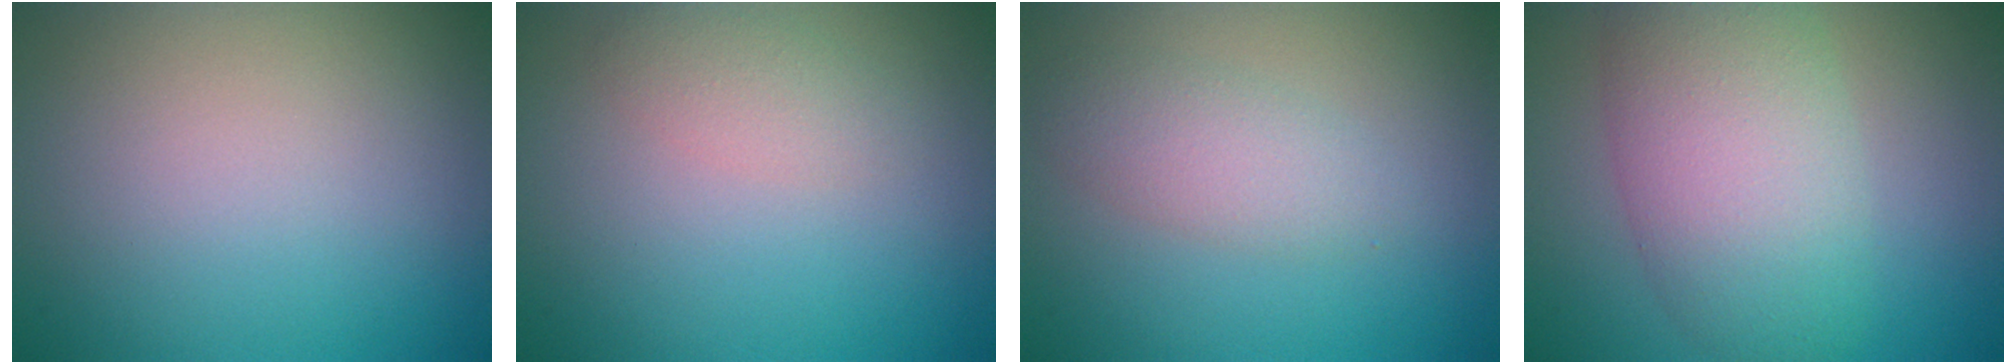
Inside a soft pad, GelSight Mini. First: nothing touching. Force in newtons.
{"total": 1.7, "press": 1.7, "slide": 0.1}
{"total": 2.7, "press": 2.7, "slide": 0.1}
{"total": 7.7, "press": 7.7, "slide": 0.2}